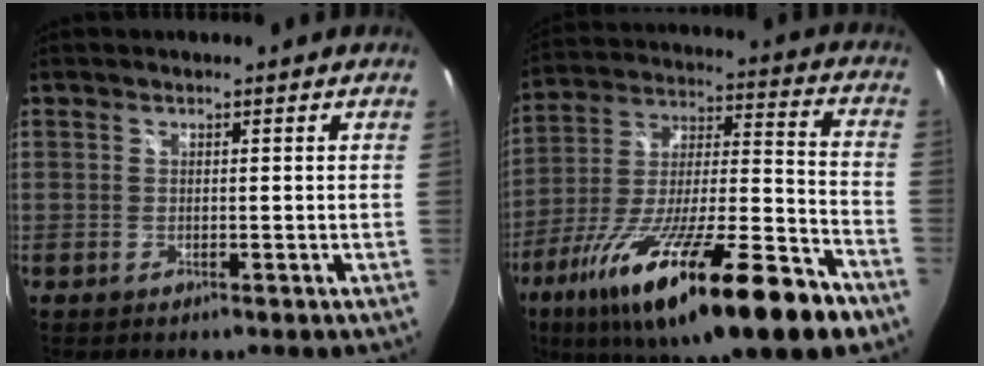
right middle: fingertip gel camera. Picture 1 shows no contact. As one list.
[{"total": 28.5, "force": [-16.7, 5.3, 22.5], "torque": [-0.375, -0.049, -0.276]}]